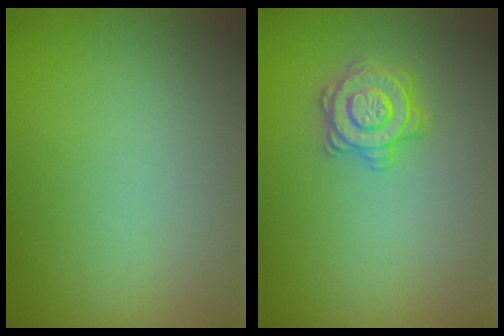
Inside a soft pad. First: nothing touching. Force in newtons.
{"total": 2.9, "press": 2.9, "slide": 0.1}